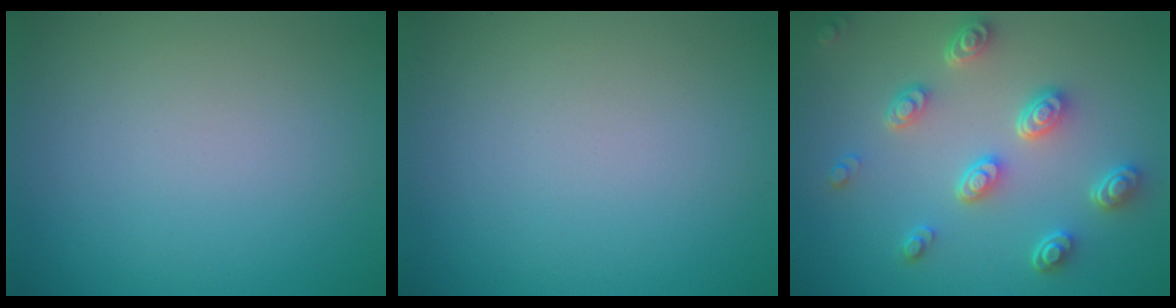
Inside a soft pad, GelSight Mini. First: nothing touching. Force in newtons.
{"total": 0.0}
{"total": 4.9, "press": 3.9, "slide": 3.0}